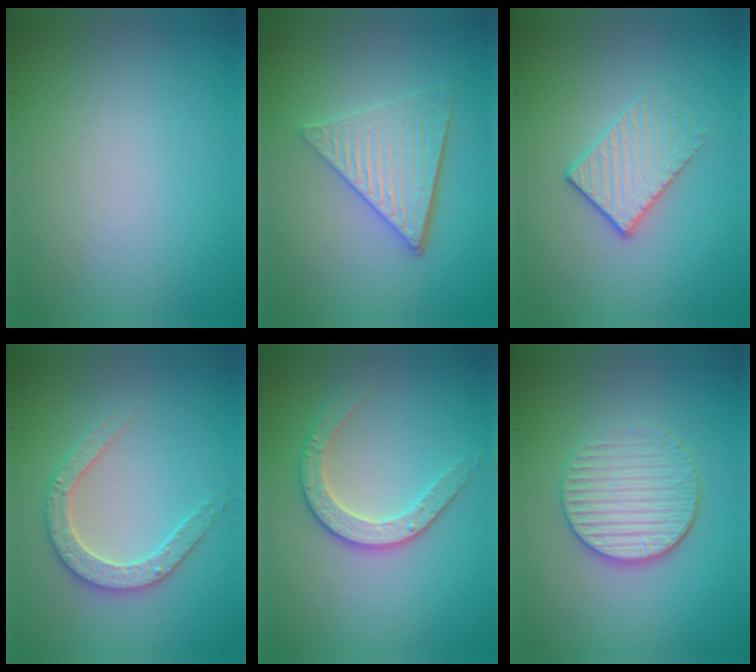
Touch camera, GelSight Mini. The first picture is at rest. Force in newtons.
{"total": 5.4, "press": 3.9, "slide": 3.7}
{"total": 2.2, "press": 1.9, "slide": 1.2}
{"total": 2.9, "press": 2.9, "slide": 0.5}
{"total": 2.9, "press": 2.9, "slide": 0.7}
{"total": 4.0, "press": 3.4, "slide": 2.0}